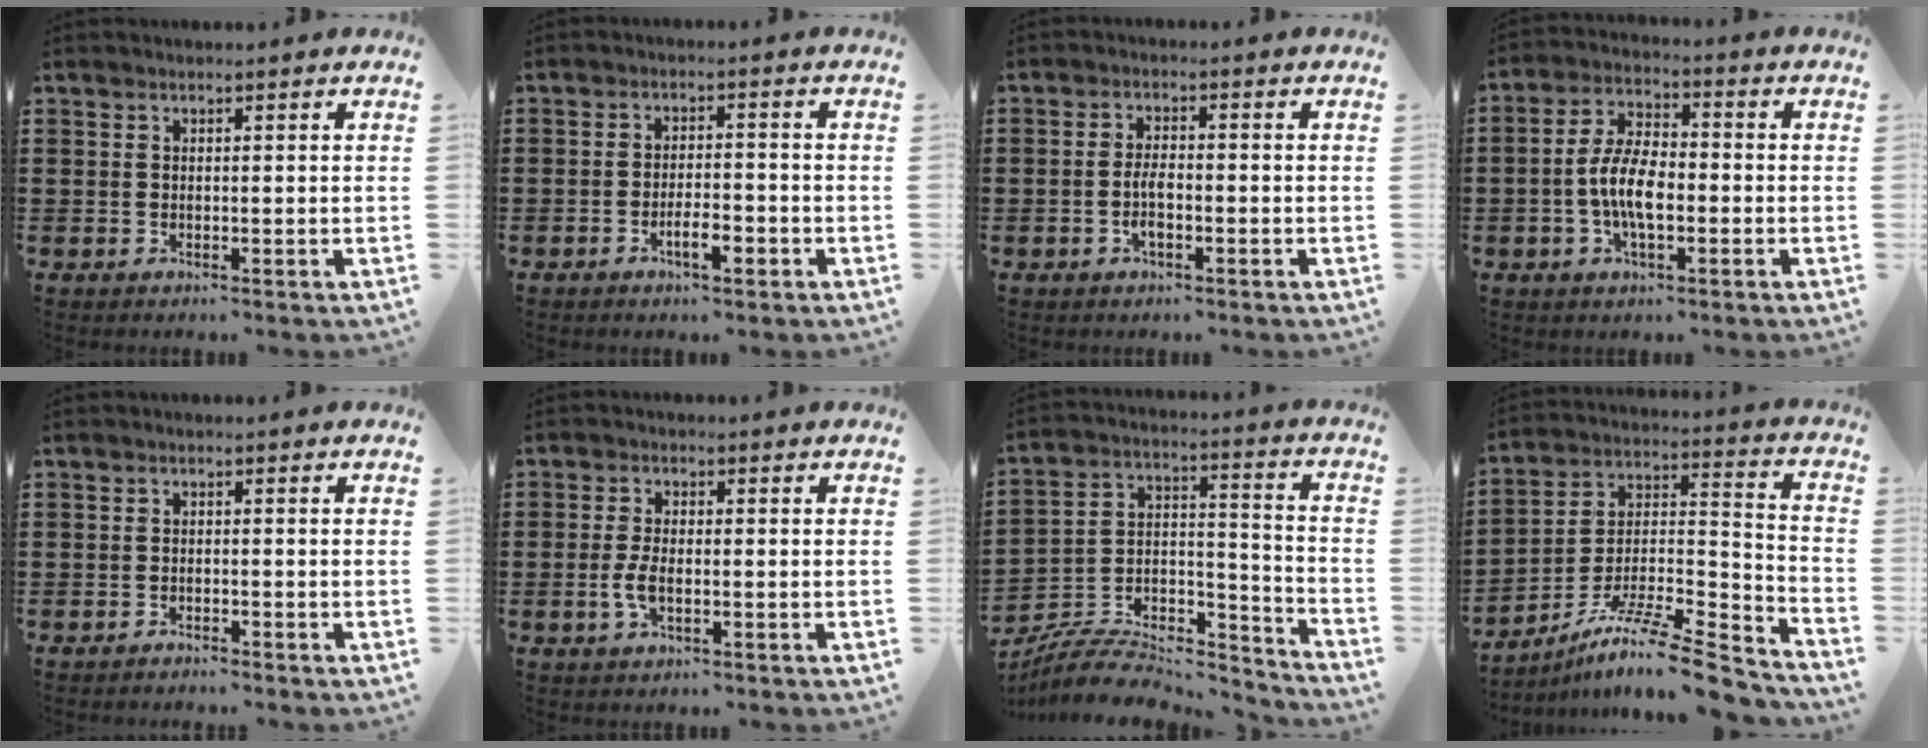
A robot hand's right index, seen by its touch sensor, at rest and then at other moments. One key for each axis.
{"total": 4.7, "fx": -2.3, "fy": 1.8, "fz": 3.7, "tx": -0.069, "ty": 0.005, "tz": -0.044}
{"total": 3.5, "fx": -1.0, "fy": 1.1, "fz": 3.2, "tx": -0.074, "ty": -0.004, "tz": -0.022}
{"total": 7.5, "fx": -1.8, "fy": 3.3, "fz": 6.4, "tx": -0.146, "ty": 0.000, "tz": -0.040}
{"total": 1.3, "fx": -1.2, "fy": -0.2, "fz": 0.0, "tx": -0.005, "ty": -0.001, "tz": -0.025}
{"total": 3.2, "fx": -0.9, "fy": 1.2, "fz": 2.8, "tx": -0.074, "ty": -0.007, "tz": -0.022}
{"total": 7.4, "fx": -6.6, "fy": 2.5, "fz": 2.3, "tx": -0.041, "ty": 0.007, "tz": -0.129}
{"total": 11.4, "fx": -9.0, "fy": 1.4, "fz": 6.9, "tx": -0.113, "ty": 0.012, "tz": -0.170}